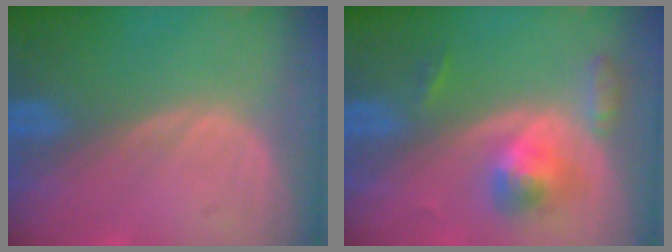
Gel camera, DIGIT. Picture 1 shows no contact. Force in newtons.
{"total": 5.2, "press": 4.9, "slide": 1.8}